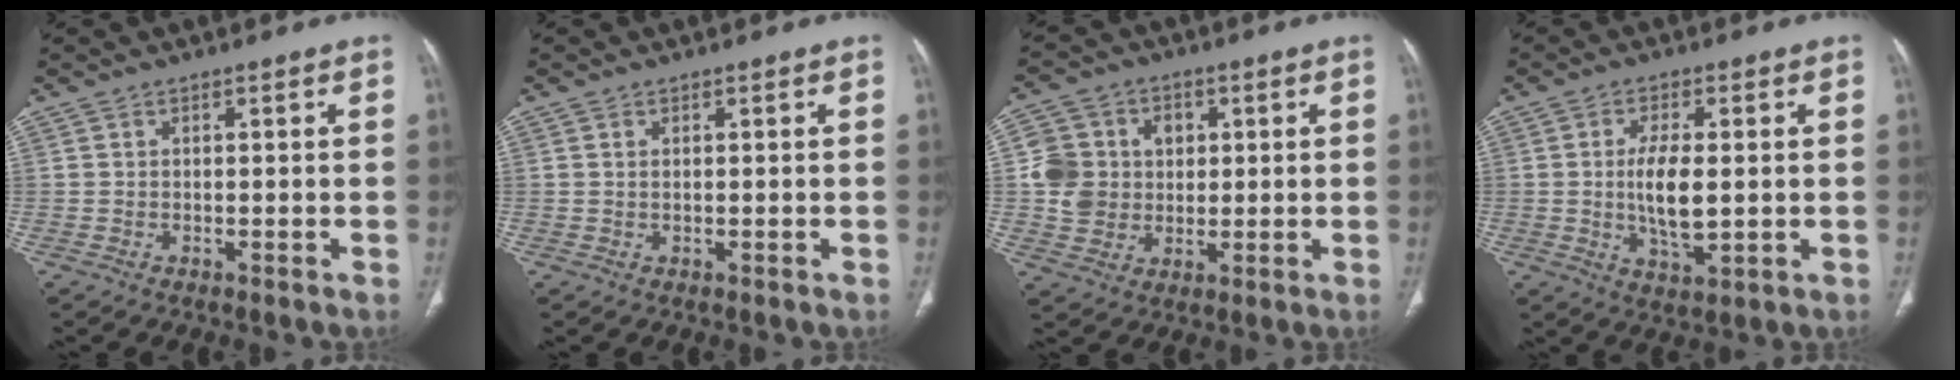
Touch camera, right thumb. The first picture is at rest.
{"total": 0.5, "force": [0.3, 0.2, 0.4], "torque": [-0.013, 0.002, 0.006]}
{"total": 10.4, "force": [1.2, 9.5, 4.2], "torque": [-0.053, 0.008, 0.026]}
{"total": 8.4, "force": [0.0, 3.4, 7.7], "torque": [-0.140, -0.015, 0.003]}